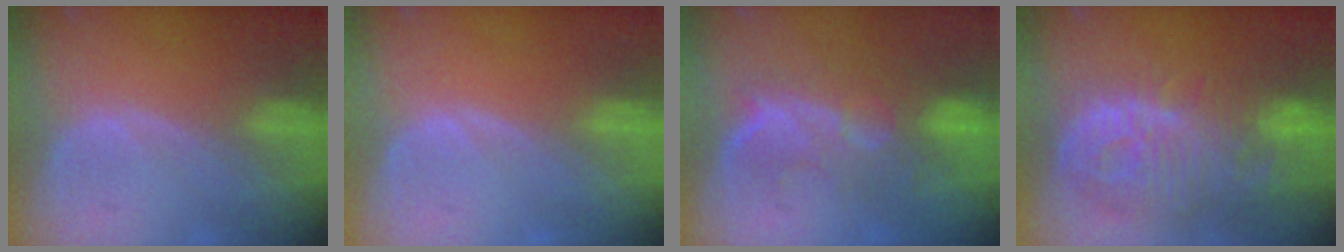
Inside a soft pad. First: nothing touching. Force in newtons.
{"total": 0.0}
{"total": 9.7, "press": 8.4, "slide": 5.0}
{"total": 12.8, "press": 11.4, "slide": 5.9}